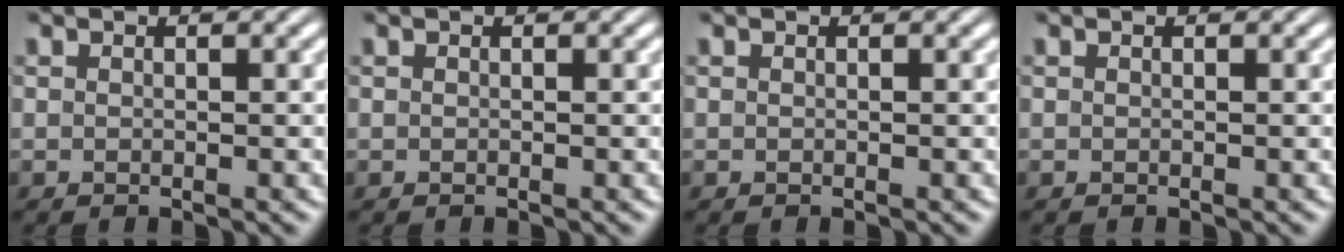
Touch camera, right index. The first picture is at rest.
{"total": 0.0}
{"total": 0.0}
{"total": 0.0}